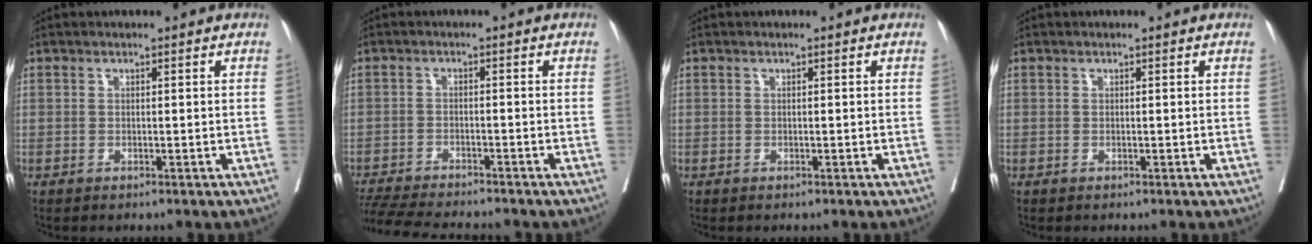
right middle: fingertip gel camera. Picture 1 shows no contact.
{"total": 10.5, "force": [-9.7, 0.6, 4.0], "torque": [-0.060, -0.014, -0.152]}
{"total": 0.0}
{"total": 0.0}